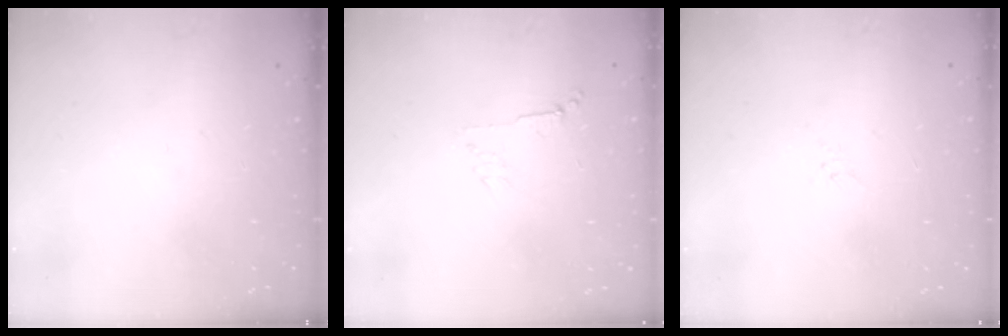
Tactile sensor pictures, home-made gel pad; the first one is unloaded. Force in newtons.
{"total": 4.0, "press": 4.0, "slide": 0.6}
{"total": 0.5, "press": 0.5, "slide": 0.2}